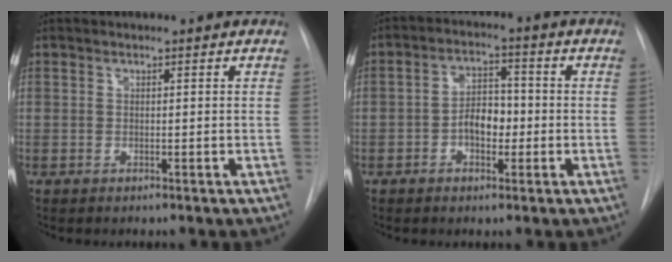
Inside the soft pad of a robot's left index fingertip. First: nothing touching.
{"total": 5.2, "force": [-1.3, 3.0, 4.0], "torque": [-0.070, 0.015, -0.024]}